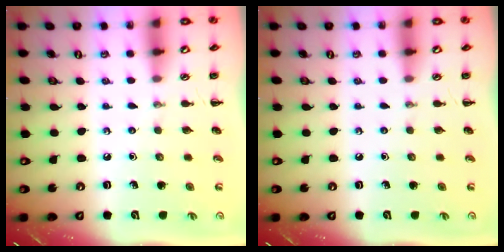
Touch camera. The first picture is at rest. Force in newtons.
{"total": 0.0}